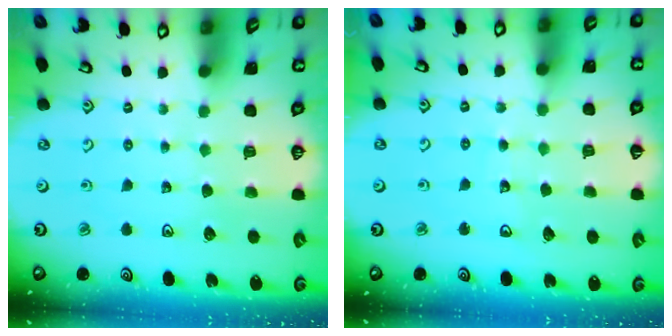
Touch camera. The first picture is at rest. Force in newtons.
{"total": 4.7, "press": 4.7, "slide": 0.7}